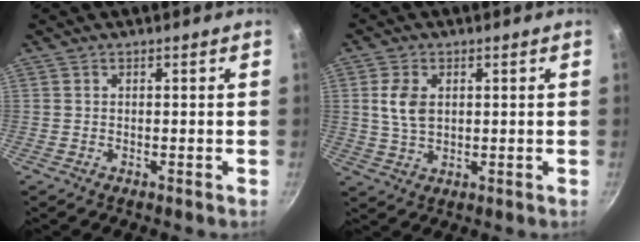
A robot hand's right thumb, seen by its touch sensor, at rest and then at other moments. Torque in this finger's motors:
{"motor_torque": [-0.41, 0.73, 0.96, -0.15, 0.07]}